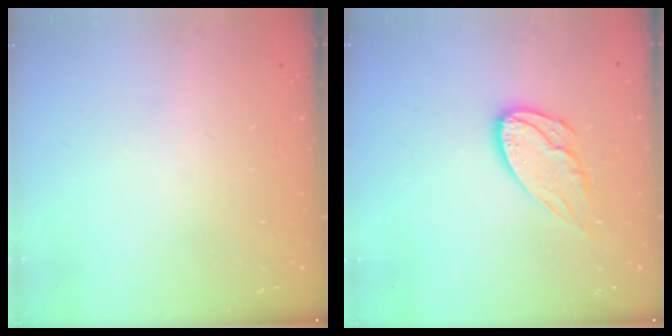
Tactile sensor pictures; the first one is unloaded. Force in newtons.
{"total": 10.3, "press": 10.3, "slide": 0.4}